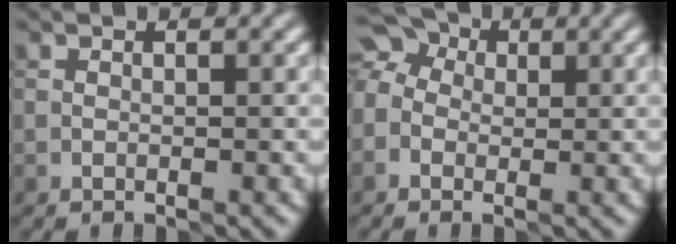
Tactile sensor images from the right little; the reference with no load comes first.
{"total": 6.7, "force": [1.5, 5.3, 3.8], "torque": [-0.060, 0.036, -0.014]}